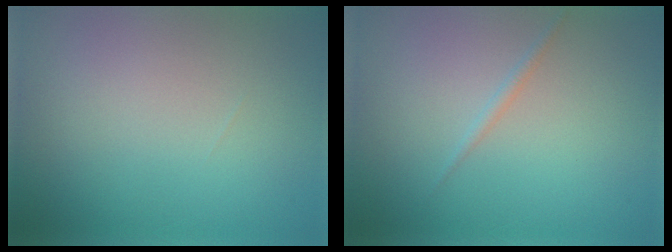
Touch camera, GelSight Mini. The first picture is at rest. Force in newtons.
{"total": 0.7, "press": 0.7, "slide": 0.1}